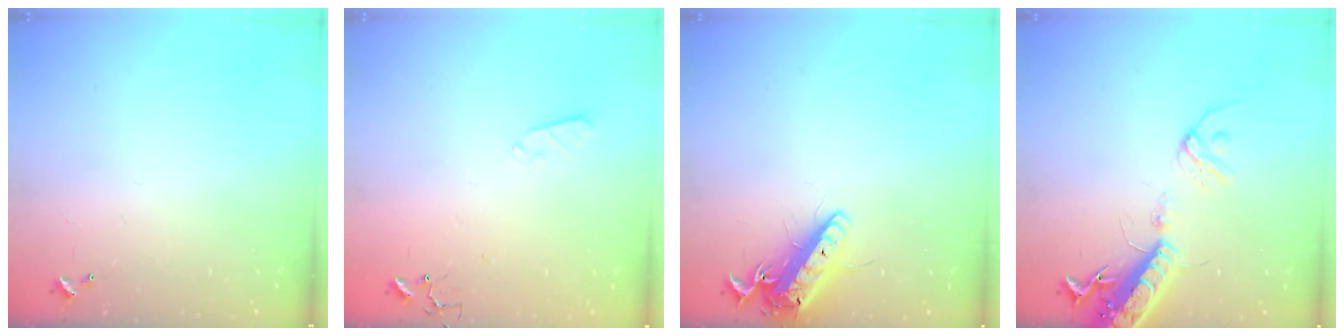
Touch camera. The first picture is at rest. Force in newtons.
{"total": 2.9, "press": 2.8, "slide": 0.5}
{"total": 14.0, "press": 13.8, "slide": 2.7}
{"total": 16.6, "press": 16.1, "slide": 4.0}